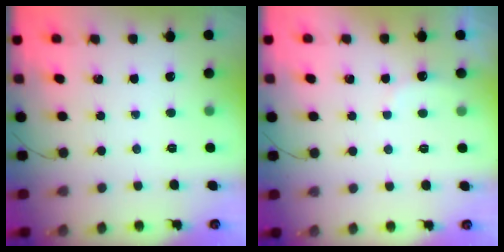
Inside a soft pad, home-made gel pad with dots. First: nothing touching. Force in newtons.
{"total": 5.3, "press": 5.2, "slide": 0.9}